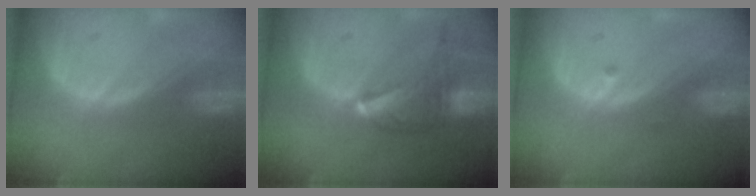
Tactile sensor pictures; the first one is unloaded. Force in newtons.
{"total": 9.4, "press": 8.4, "slide": 4.3}
{"total": 0.9, "press": 0.7, "slide": 0.5}